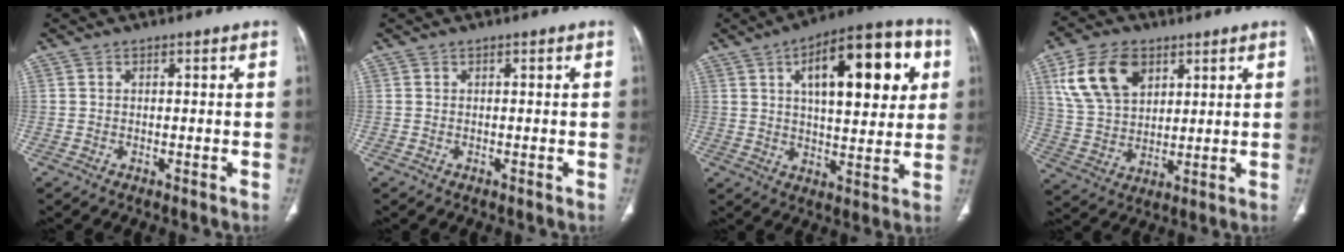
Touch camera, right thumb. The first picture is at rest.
{"total": 0.0}
{"total": 21.1, "force": [6.8, 8.8, 17.9], "torque": [-0.219, 0.003, 0.095]}
{"total": 13.9, "force": [6.2, 8.9, 8.7], "torque": [-0.149, -0.013, 0.127]}